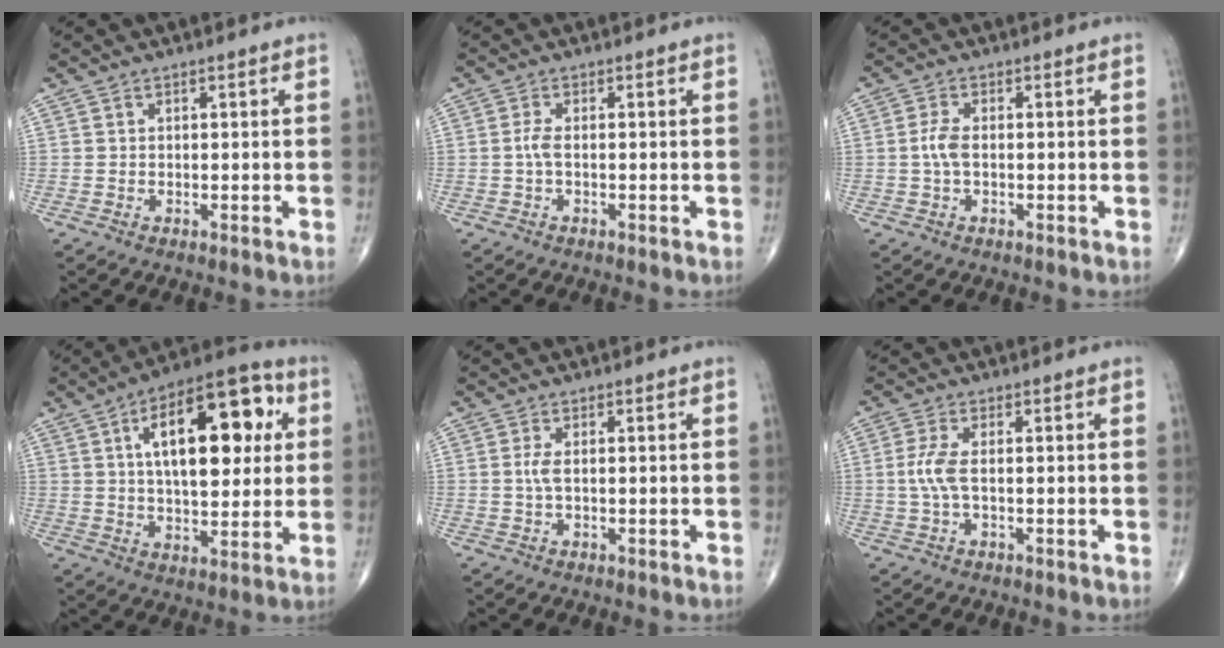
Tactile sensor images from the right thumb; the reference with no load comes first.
{"total": 1.8, "force": [-0.3, 0.5, 1.7], "torque": [-0.040, -0.001, -0.009]}
{"total": 3.1, "force": [-0.2, 1.4, 2.7], "torque": [-0.067, 0.004, -0.008]}
{"total": 21.0, "force": [5.5, 9.8, 17.7], "torque": [-0.235, 0.007, 0.075]}
{"total": 1.7, "force": [0.0, 0.4, 1.7], "torque": [-0.048, -0.002, 0.001]}
{"total": 3.9, "force": [-0.1, 1.1, 3.8], "torque": [-0.105, -0.001, -0.007]}